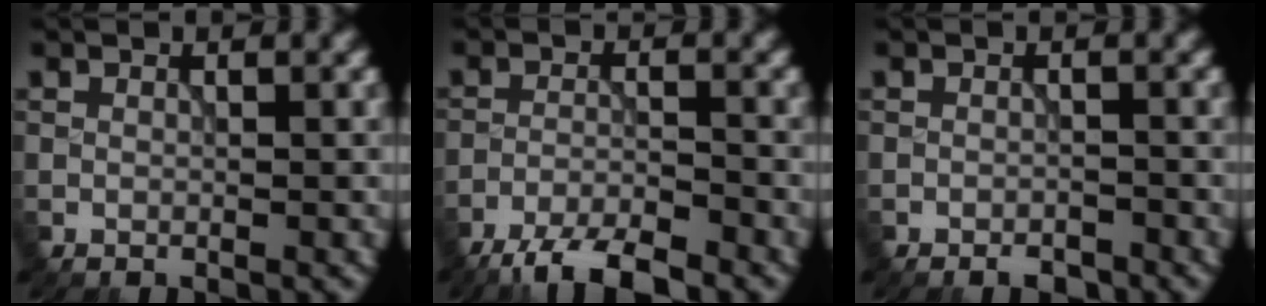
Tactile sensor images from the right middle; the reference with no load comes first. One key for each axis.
{"total": 5.5, "fx": -4.5, "fy": 1.0, "fz": 2.9, "tx": -0.053, "ty": -0.005, "tz": -0.086}
{"total": 1.6, "fx": -1.3, "fy": 0.5, "fz": 0.7, "tx": -0.007, "ty": -0.001, "tz": -0.021}